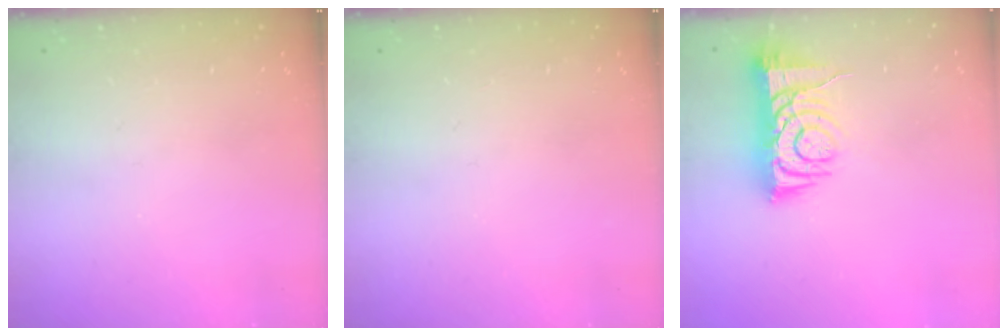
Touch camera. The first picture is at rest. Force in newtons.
{"total": 0.0}
{"total": 8.4, "press": 8.3, "slide": 0.9}